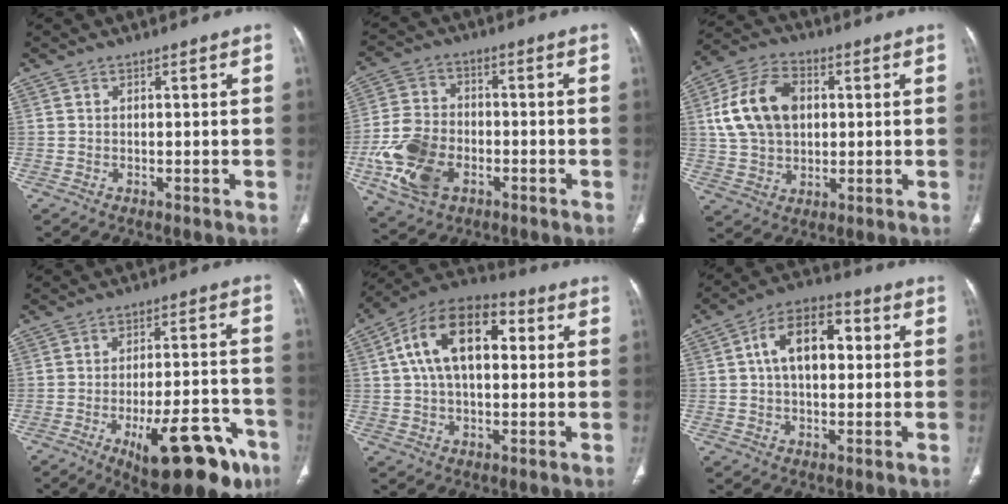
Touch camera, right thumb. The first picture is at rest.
{"total": 13.4, "force": [-4.4, 9.1, 8.8], "torque": [-0.171, 0.013, -0.080]}
{"total": 14.5, "force": [2.6, 10.3, 9.9], "torque": [-0.167, 0.012, 0.046]}
{"total": 18.8, "force": [-9.7, 7.0, 14.6], "torque": [-0.149, 0.050, -0.125]}
{"total": 17.1, "force": [3.7, 9.9, 13.5], "torque": [-0.213, 0.026, 0.054]}
{"total": 12.5, "force": [2.0, 7.6, 9.8], "torque": [-0.144, 0.025, 0.025]}